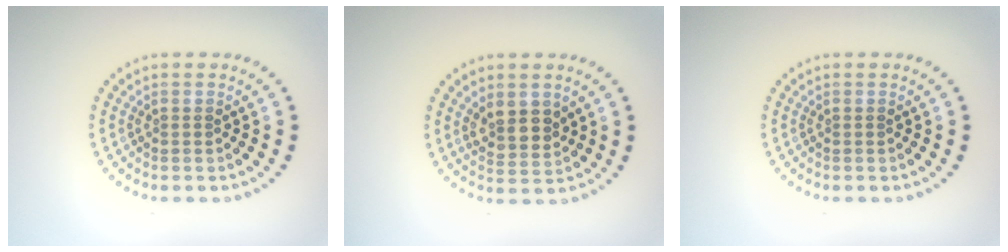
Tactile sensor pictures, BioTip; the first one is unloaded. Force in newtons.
{"total": 2.8, "press": 2.5, "slide": 1.1}
{"total": 0.0}